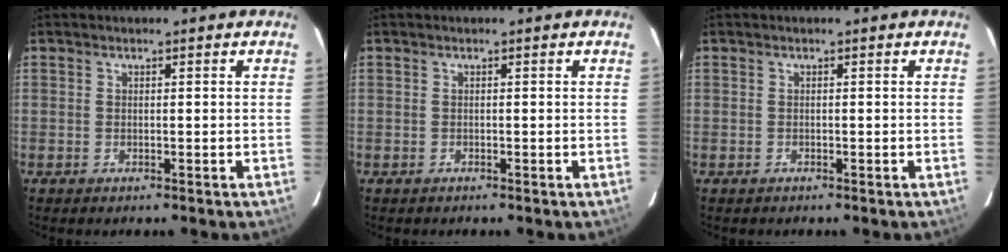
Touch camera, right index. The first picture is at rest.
{"total": 0.0}
{"total": 0.0}